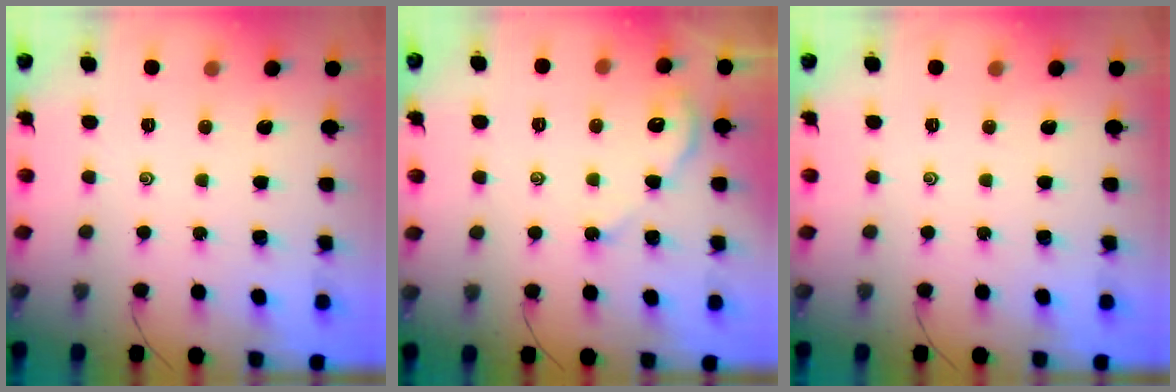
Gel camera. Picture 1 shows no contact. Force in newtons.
{"total": 2.9, "press": 2.9, "slide": 0.4}
{"total": 0.0}